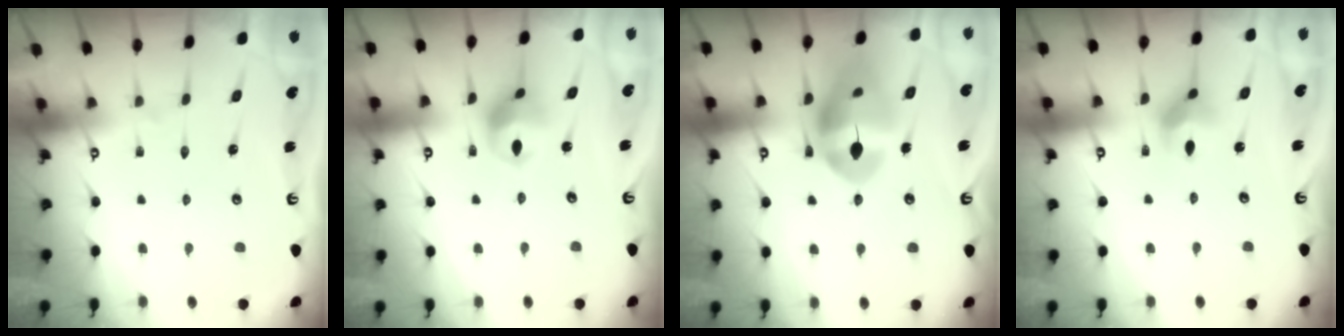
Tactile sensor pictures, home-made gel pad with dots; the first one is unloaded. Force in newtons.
{"total": 9.1, "press": 9.1, "slide": 0.9}
{"total": 16.3, "press": 16.1, "slide": 2.2}
{"total": 6.5, "press": 6.5, "slide": 0.5}